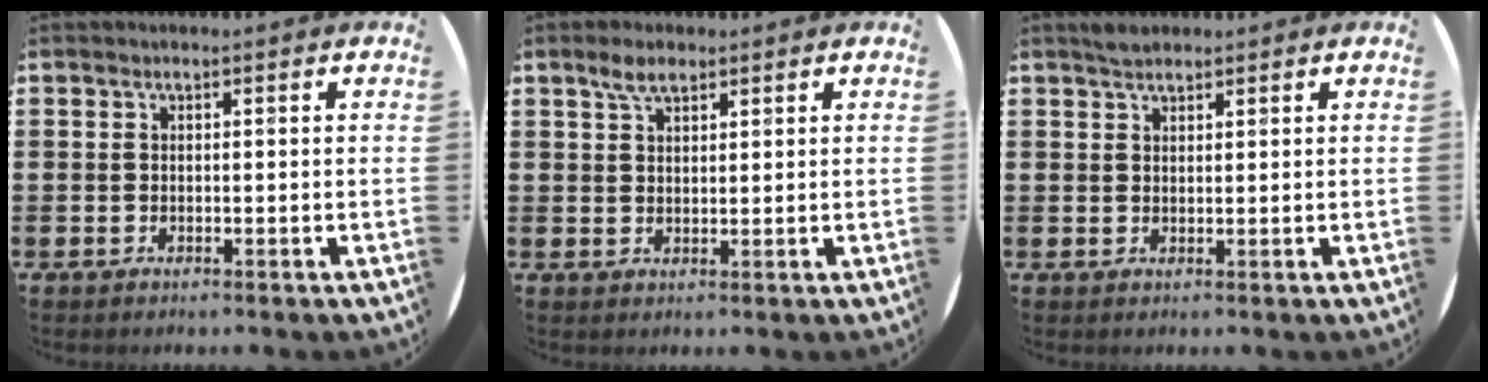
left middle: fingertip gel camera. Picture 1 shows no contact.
{"total": 3.2, "force": [2.4, 1.2, 1.8], "torque": [-0.030, 0.005, 0.041]}
{"total": 1.5, "force": [1.4, 0.4, 0.3], "torque": [0.000, 0.001, 0.025]}